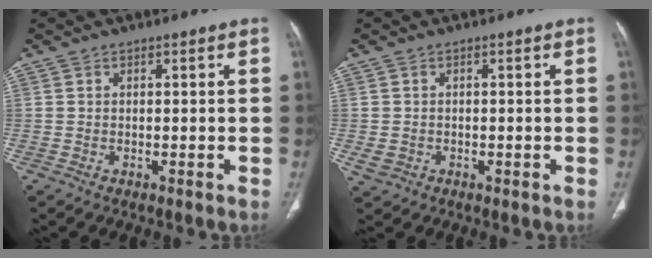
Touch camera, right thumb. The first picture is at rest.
{"total": 2.3, "force": [-0.5, 2.0, 1.0], "torque": [-0.018, 0.003, -0.001]}